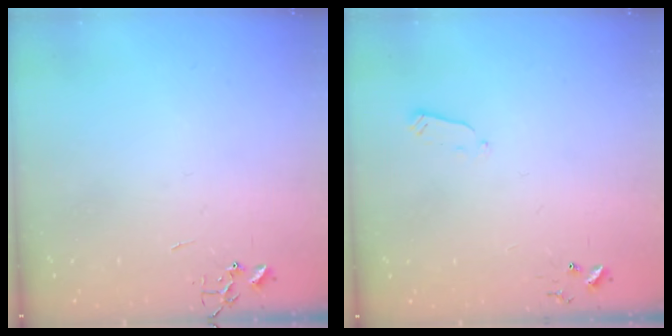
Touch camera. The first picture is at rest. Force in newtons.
{"total": 2.4, "press": 2.3, "slide": 0.4}